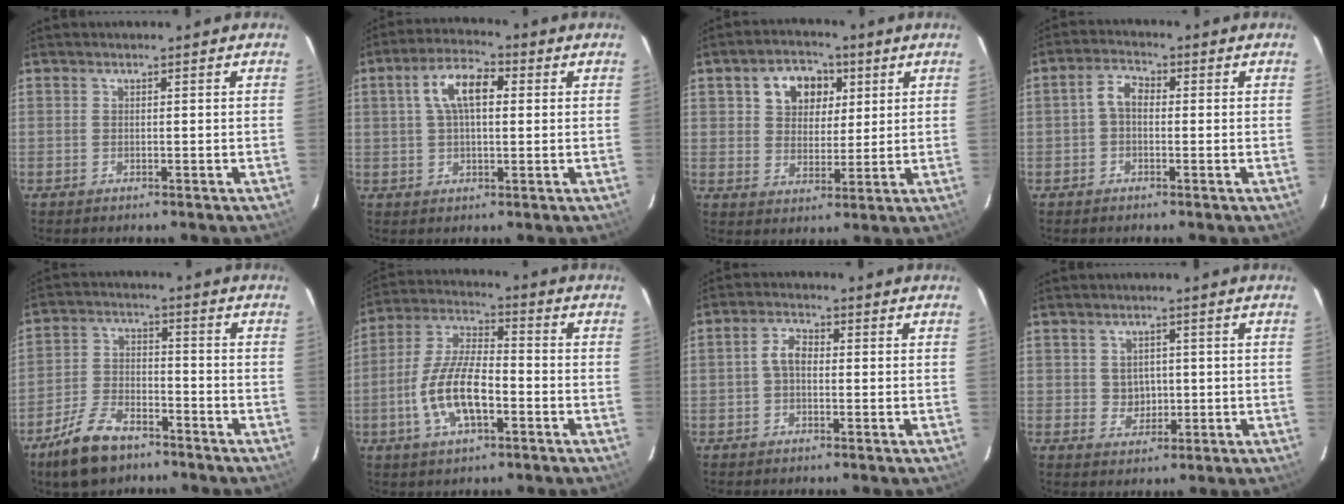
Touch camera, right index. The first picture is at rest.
{"total": 8.4, "force": [1.9, 3.9, 7.1], "torque": [-0.132, 0.022, 0.032]}
{"total": 9.1, "force": [3.6, 6.9, 4.8], "torque": [-0.093, 0.027, 0.062]}
{"total": 3.3, "force": [-0.5, 2.2, 2.3], "torque": [-0.045, 0.014, -0.011]}
{"total": 11.0, "force": [-7.9, 5.1, 5.8], "torque": [-0.138, 0.000, -0.143]}
{"total": 12.6, "force": [-4.2, 5.0, 10.8], "torque": [-0.228, 0.002, -0.078]}
{"total": 3.2, "force": [-0.4, 2.0, 2.4], "torque": [-0.049, 0.012, -0.007]}
{"total": 3.4, "force": [0.2, 3.3, 1.0], "torque": [-0.019, 0.008, 0.009]}